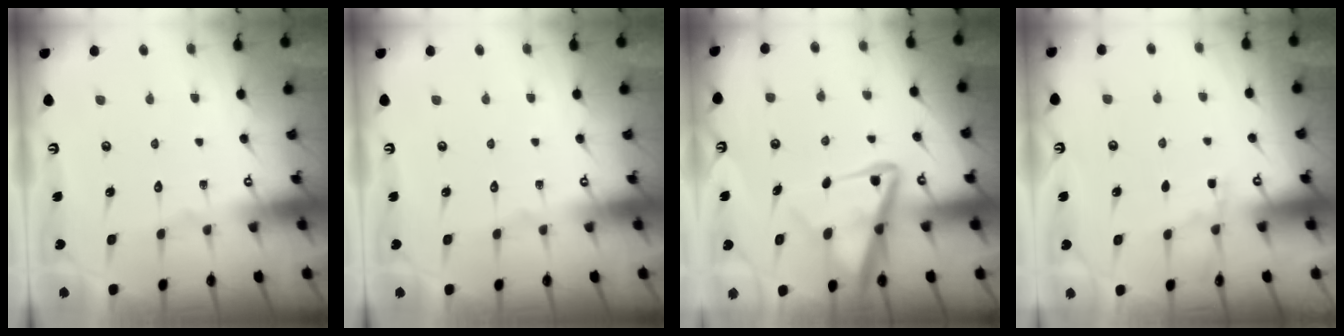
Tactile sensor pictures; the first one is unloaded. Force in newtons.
{"total": 0.0}
{"total": 10.2, "press": 10.1, "slide": 1.1}
{"total": 3.6, "press": 3.6, "slide": 0.5}